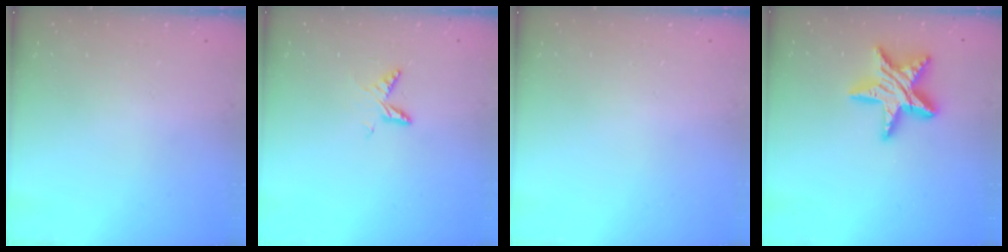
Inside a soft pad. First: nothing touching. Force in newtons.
{"total": 6.3, "press": 6.3, "slide": 0.8}
{"total": 0.0}
{"total": 15.4, "press": 15.4, "slide": 0.8}